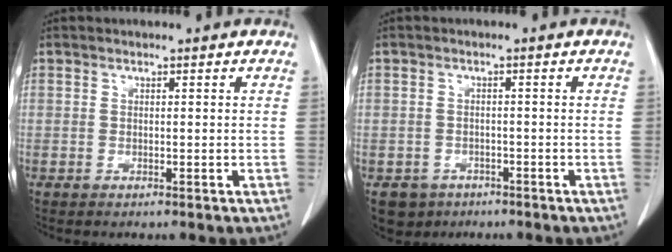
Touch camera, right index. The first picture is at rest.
{"total": 3.9, "force": [-2.4, 3.1, 0.3], "torque": [-0.007, 0.007, -0.033]}